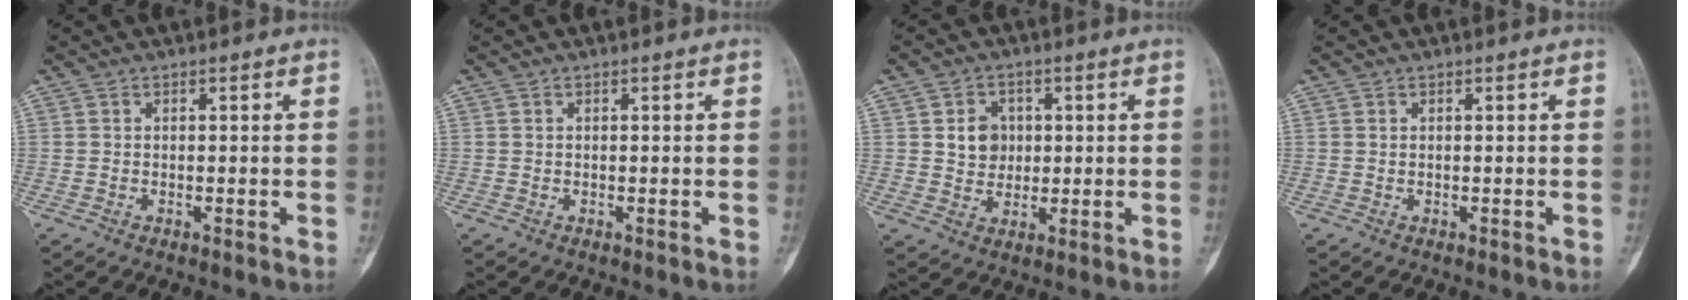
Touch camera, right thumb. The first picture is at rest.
{"total": 0.0}
{"total": 5.7, "force": [1.1, 4.9, 2.7], "torque": [-0.017, -0.001, 0.018]}
{"total": 0.0}